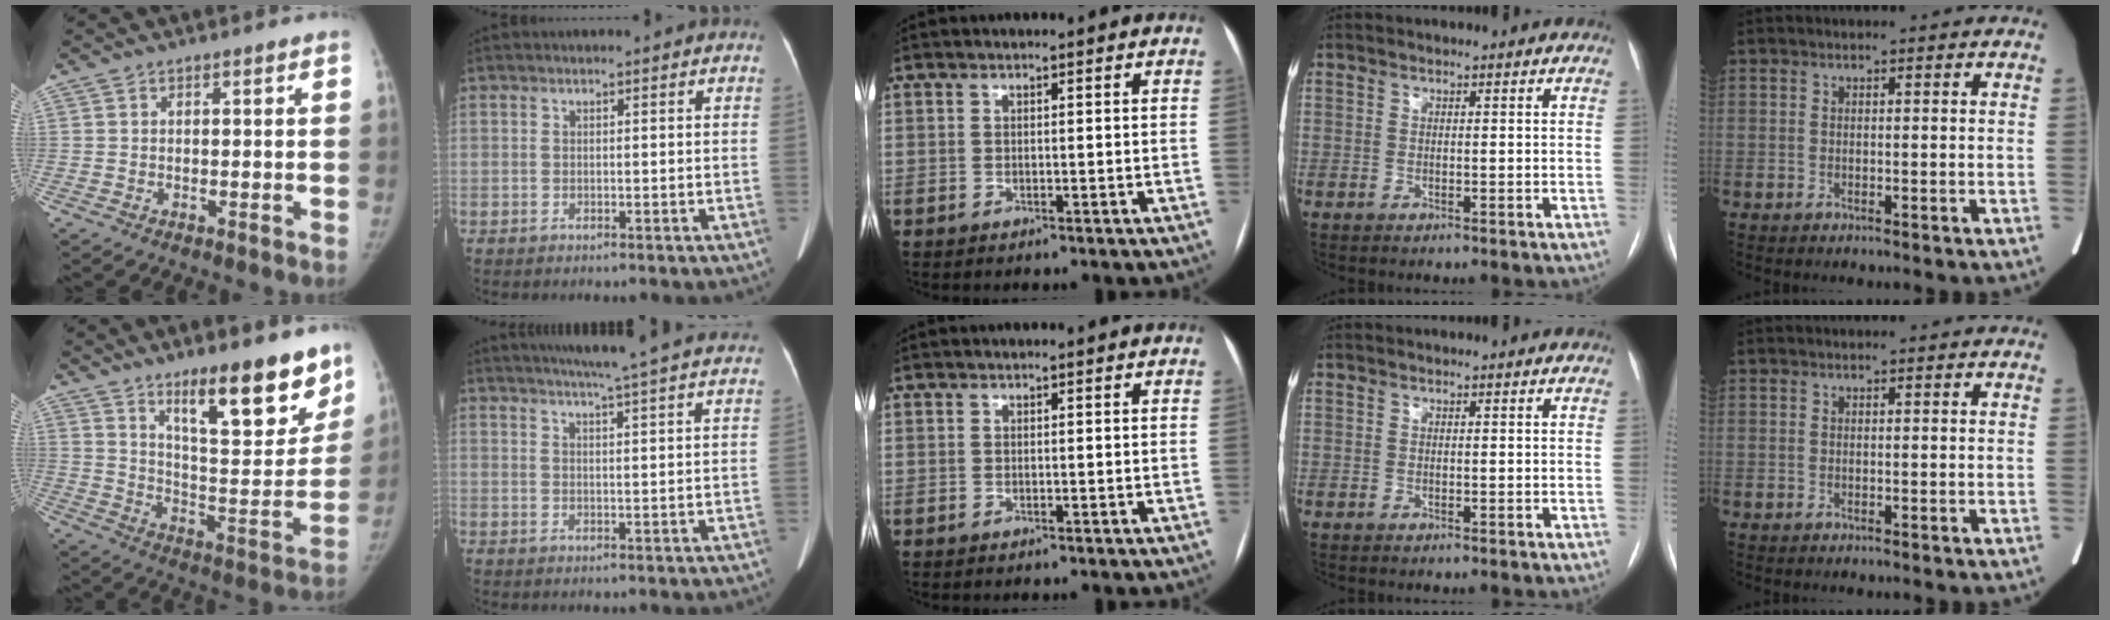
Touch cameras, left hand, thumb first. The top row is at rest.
{"thumb": {"total": 19.6, "force": [12.9, 5.5, 13.6], "torque": [-0.146, -0.090, 0.204]}, "index": {"total": 18.1, "force": [16.0, -0.4, 8.3], "torque": [-0.127, -0.002, 0.196]}}